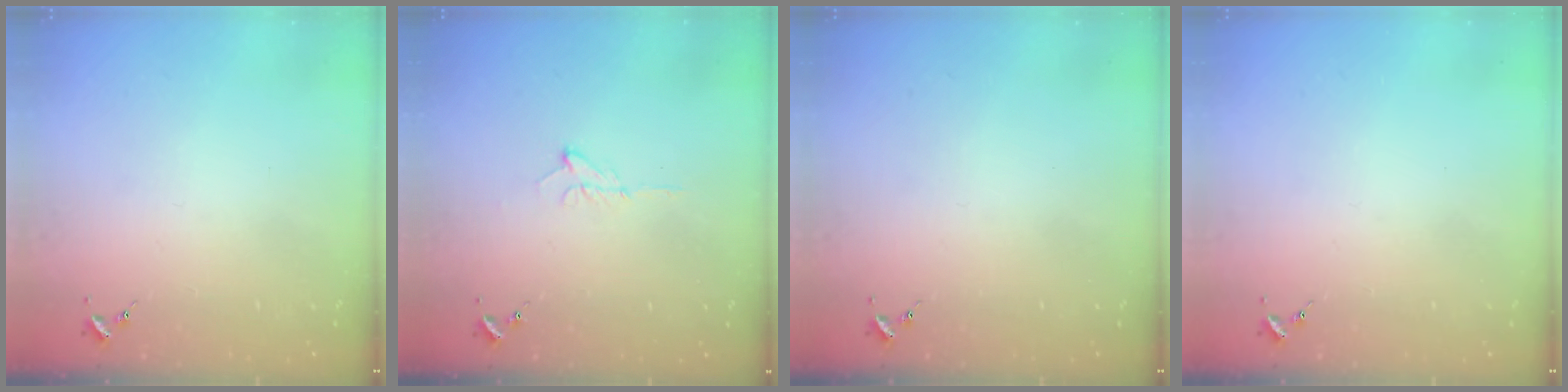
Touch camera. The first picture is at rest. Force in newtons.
{"total": 6.5, "press": 6.5, "slide": 0.8}
{"total": 0.0}
{"total": 0.0}